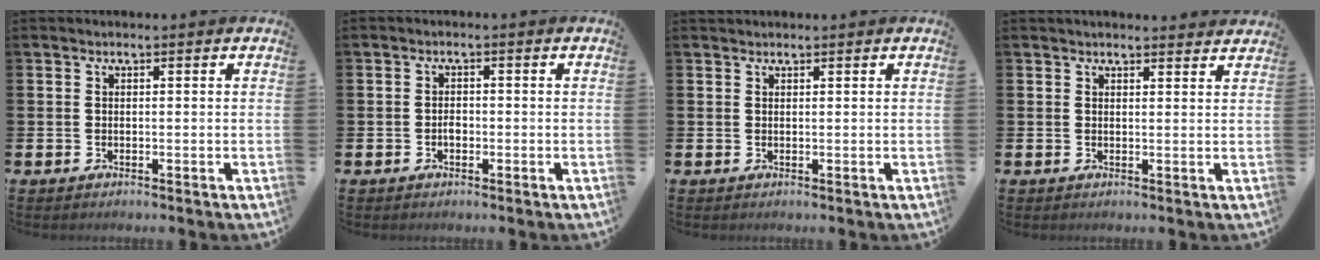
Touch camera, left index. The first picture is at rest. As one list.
[{"total": 1.4, "force": [-0.5, 0.9, 0.9], "torque": [-0.015, 0.003, -0.010]}, {"total": 0.8, "force": [0.7, 0.2, 0.0], "torque": [0.007, -0.002, 0.013]}, {"total": 2.0, "force": [1.9, 0.2, 0.0], "torque": [0.005, -0.010, 0.034]}]